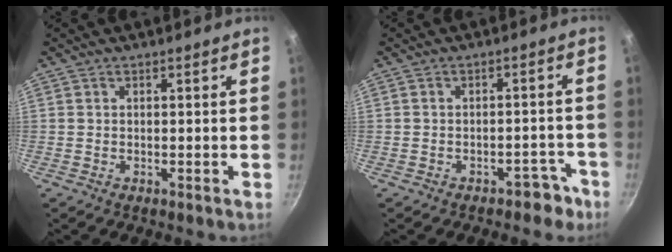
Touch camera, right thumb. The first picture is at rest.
{"total": 4.4, "force": [-3.0, 2.5, 1.9], "torque": [0.009, 0.046, -0.017]}